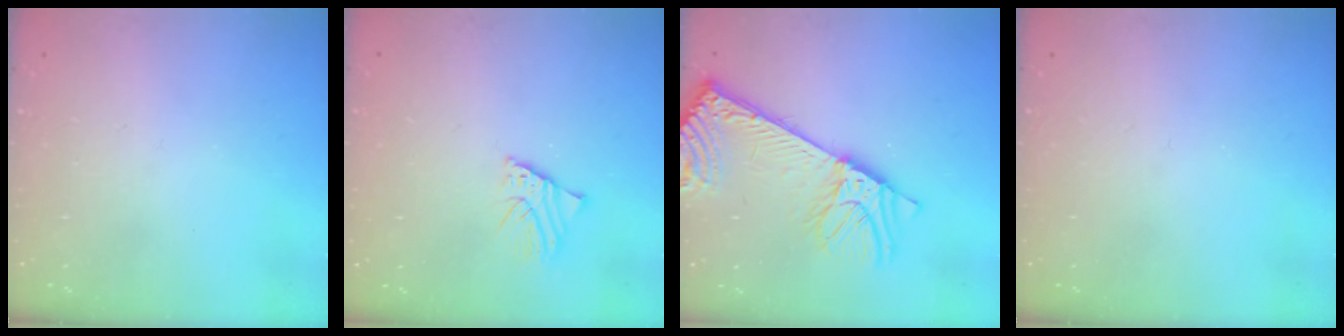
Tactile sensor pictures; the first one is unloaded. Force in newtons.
{"total": 2.5, "press": 2.5, "slide": 0.3}
{"total": 11.2, "press": 10.8, "slide": 3.0}
{"total": 0.0}